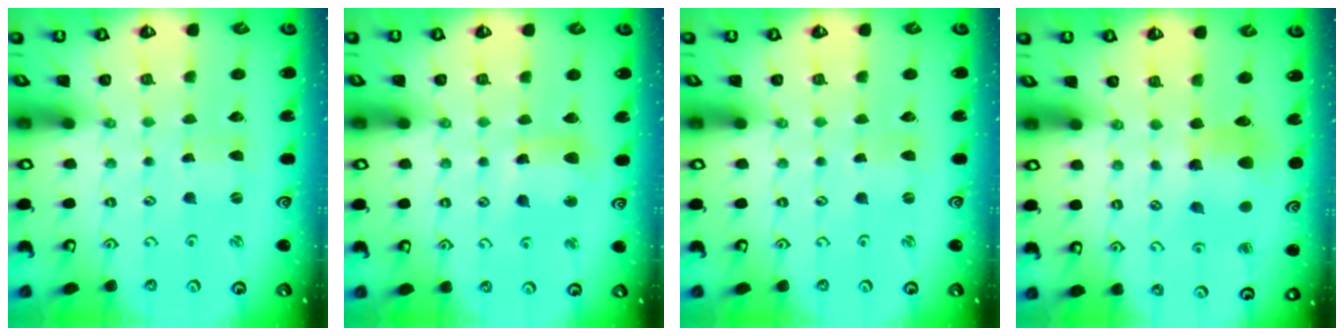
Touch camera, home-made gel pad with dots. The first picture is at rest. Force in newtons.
{"total": 8.3, "press": 8.2, "slide": 1.0}
{"total": 0.0}
{"total": 7.1, "press": 7.1, "slide": 0.5}